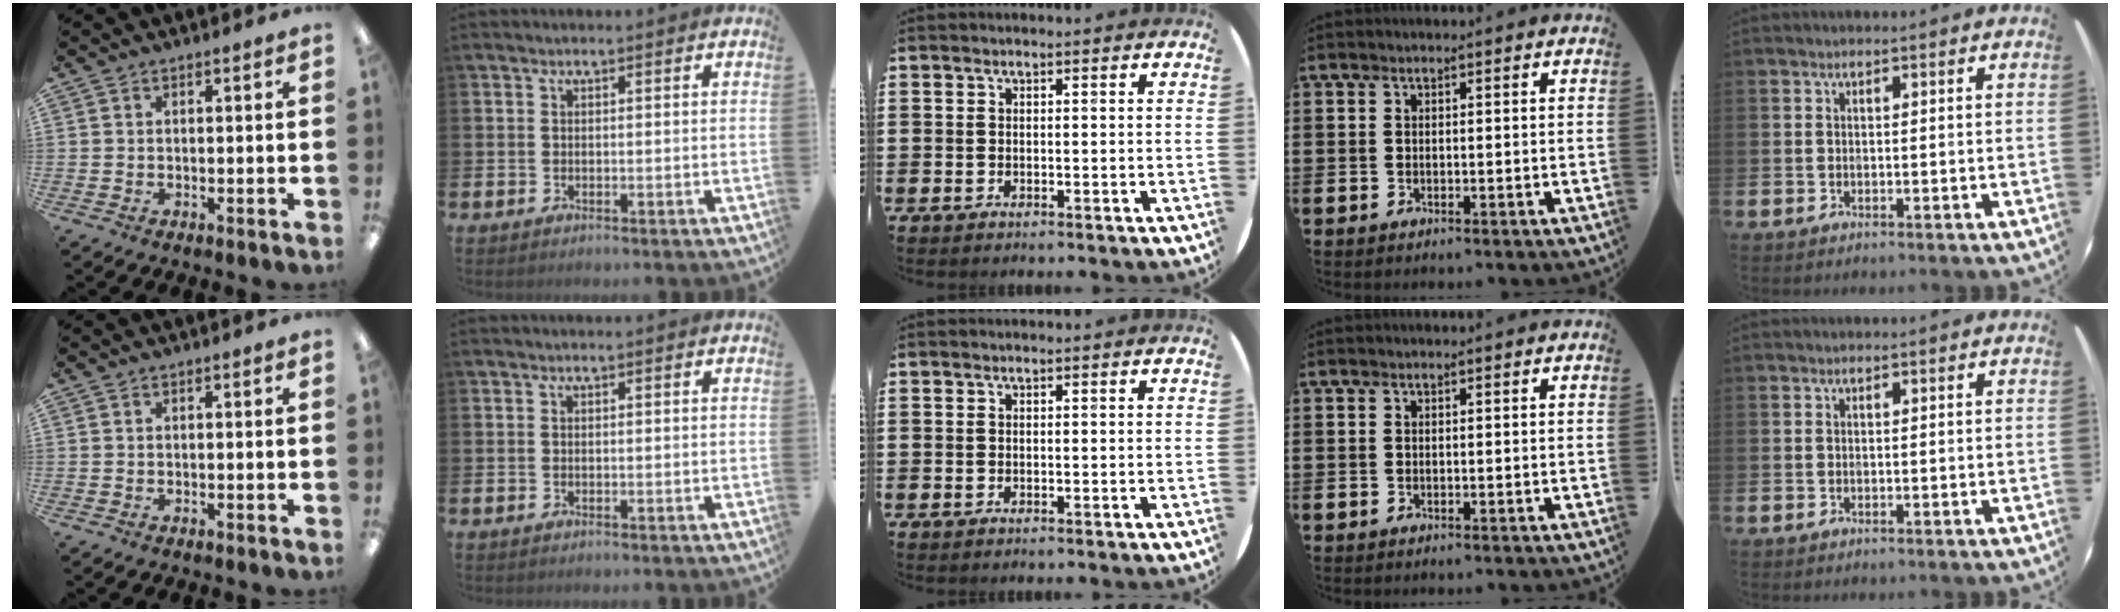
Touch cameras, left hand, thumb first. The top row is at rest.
{}